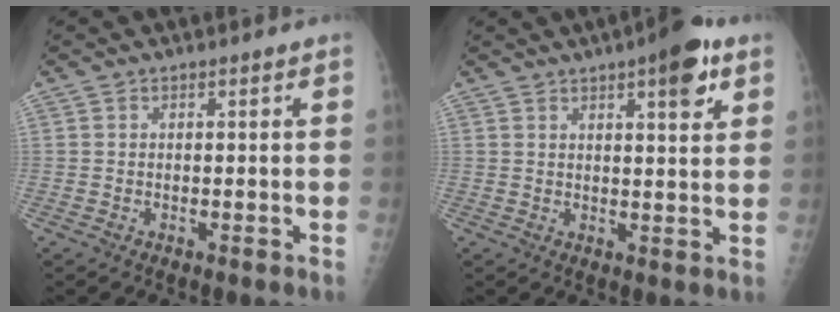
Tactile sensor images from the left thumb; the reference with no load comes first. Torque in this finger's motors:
{"motor_torque": [1.09, 0.90, 1.11, -0.31, 0.06]}